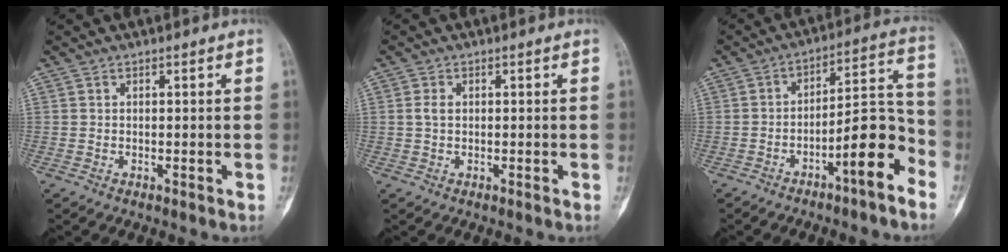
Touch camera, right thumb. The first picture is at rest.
{"total": 1.5, "force": [0.1, 0.9, 1.2], "torque": [-0.026, 0.004, 0.003]}
{"total": 11.4, "force": [-6.4, 2.5, 9.1], "torque": [-0.138, 0.069, -0.099]}